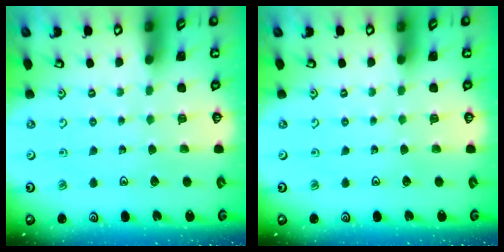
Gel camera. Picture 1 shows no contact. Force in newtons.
{"total": 0.0}